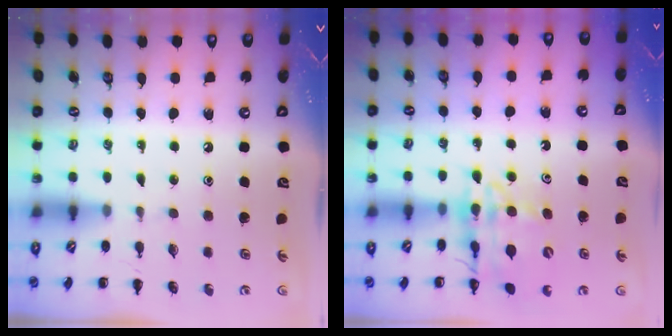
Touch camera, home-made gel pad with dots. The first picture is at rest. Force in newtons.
{"total": 13.5, "press": 13.1, "slide": 3.3}